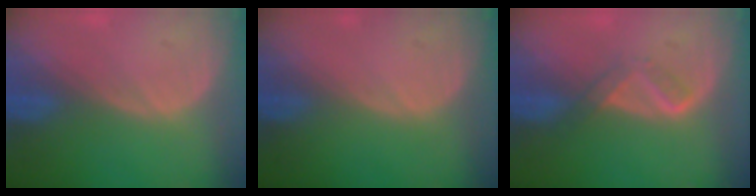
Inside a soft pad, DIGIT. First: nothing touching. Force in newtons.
{"total": 0.0}
{"total": 2.8, "press": 2.7, "slide": 0.7}